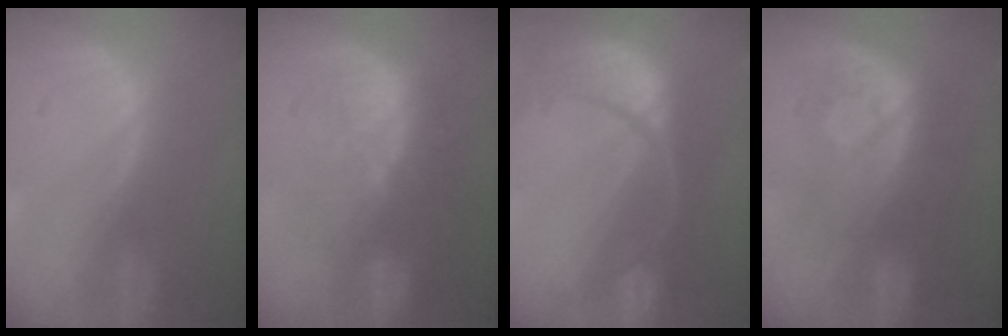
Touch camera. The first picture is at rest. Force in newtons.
{"total": 11.3, "press": 9.9, "slide": 5.5}
{"total": 13.6, "press": 10.9, "slide": 8.2}
{"total": 8.3, "press": 8.3, "slide": 0.9}